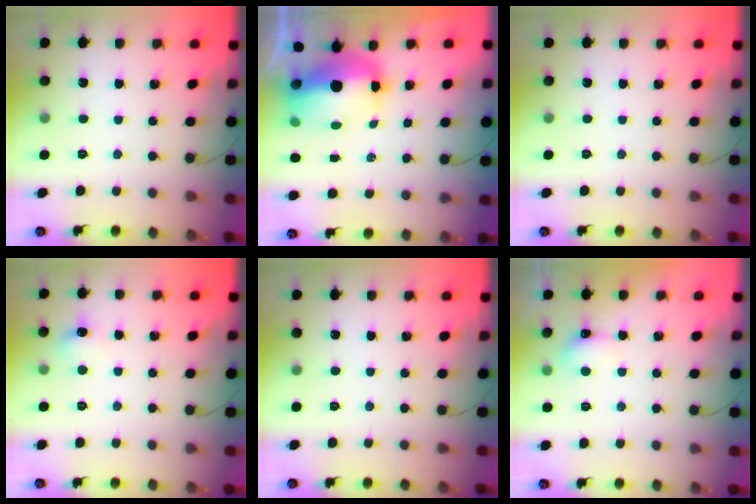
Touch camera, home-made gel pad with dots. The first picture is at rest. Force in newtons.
{"total": 11.3, "press": 11.0, "slide": 2.4}
{"total": 0.0}
{"total": 6.6, "press": 6.3, "slide": 1.7}
{"total": 0.0}
{"total": 5.0, "press": 5.0, "slide": 0.9}